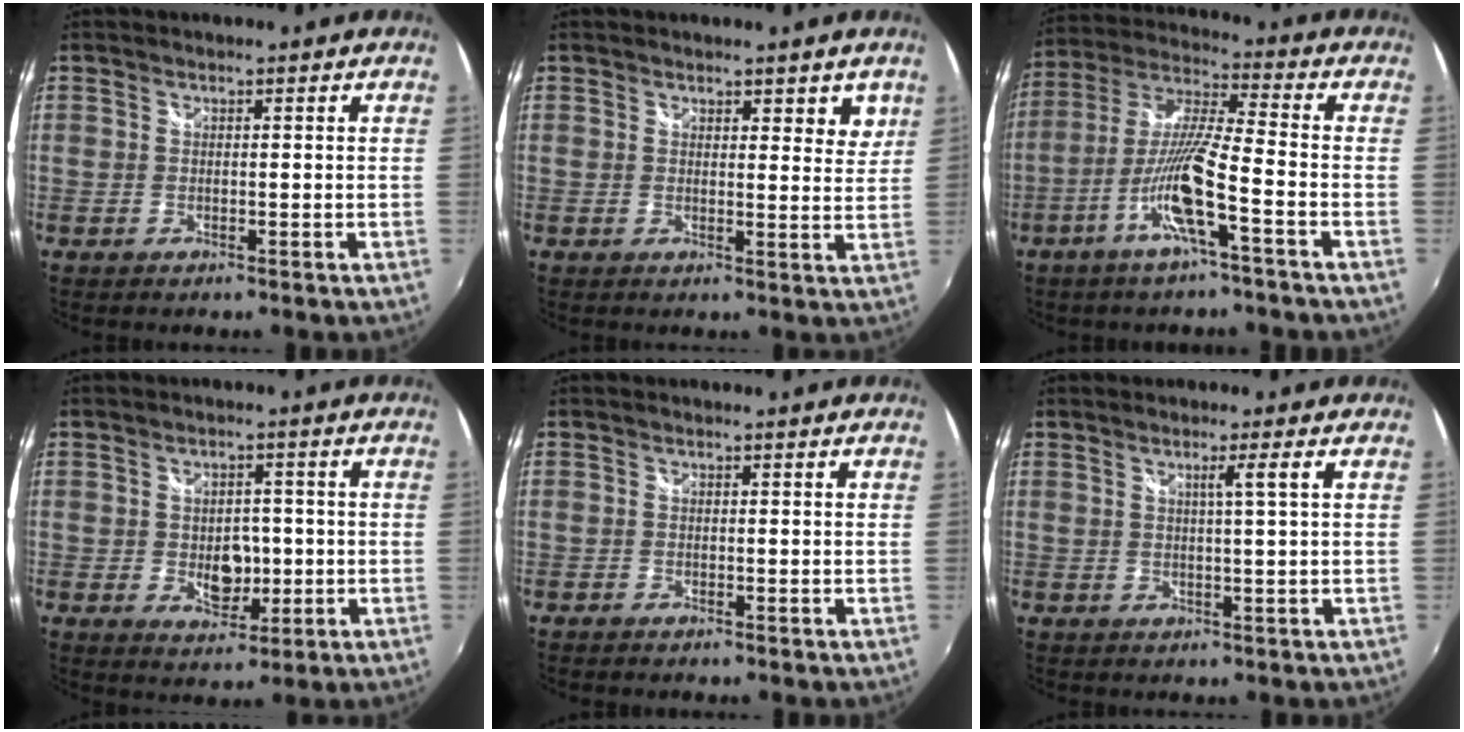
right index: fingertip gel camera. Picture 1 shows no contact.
{"total": 4.0, "force": [2.8, 1.6, 2.4], "torque": [-0.025, 0.002, 0.041]}
{"total": 12.0, "force": [-5.5, 0.1, 10.6], "torque": [-0.217, -0.005, -0.107]}
{"total": 5.9, "force": [-0.9, 4.2, 4.0], "torque": [-0.064, -0.005, -0.008]}
{"total": 0.8, "force": [-0.7, 0.2, 0.2], "torque": [-0.007, -0.004, -0.016]}
{"total": 2.7, "force": [0.8, -1.0, 2.3], "torque": [-0.039, -0.001, 0.015]}